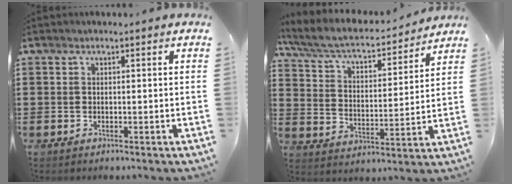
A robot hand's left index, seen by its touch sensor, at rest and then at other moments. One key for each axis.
{"total": 6.1, "fx": 5.2, "fy": 1.2, "fz": 3.0, "tx": -0.081, "ty": -0.033, "tz": 0.083}